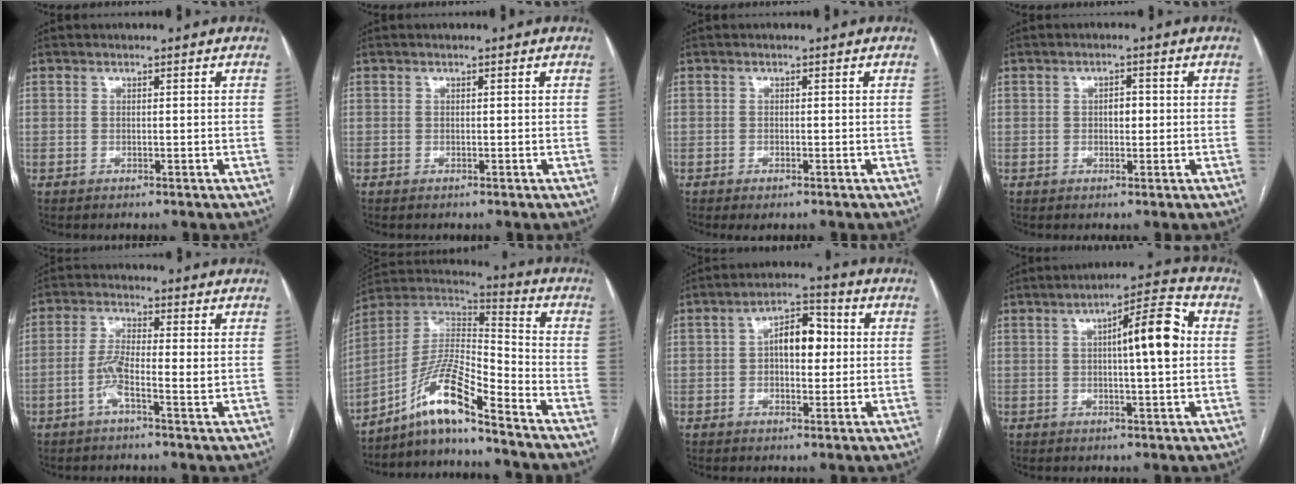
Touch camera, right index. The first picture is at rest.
{"total": 0.0}
{"total": 1.5, "force": [-1.0, 0.5, 1.0], "torque": [-0.014, -0.003, -0.009]}
{"total": 2.0, "force": [0.0, 1.1, 1.7], "torque": [-0.024, 0.004, 0.000]}
{"total": 5.1, "force": [-1.1, 0.8, 4.9], "torque": [-0.102, 0.007, -0.024]}
{"total": 11.5, "force": [-8.4, 0.4, 7.9], "torque": [-0.157, 0.017, -0.154]}
{"total": 7.3, "force": [0.7, 3.5, 6.3], "torque": [-0.102, 0.026, 0.008]}
{"total": 10.0, "force": [1.4, 1.6, 9.8], "torque": [-0.146, 0.024, 0.018]}